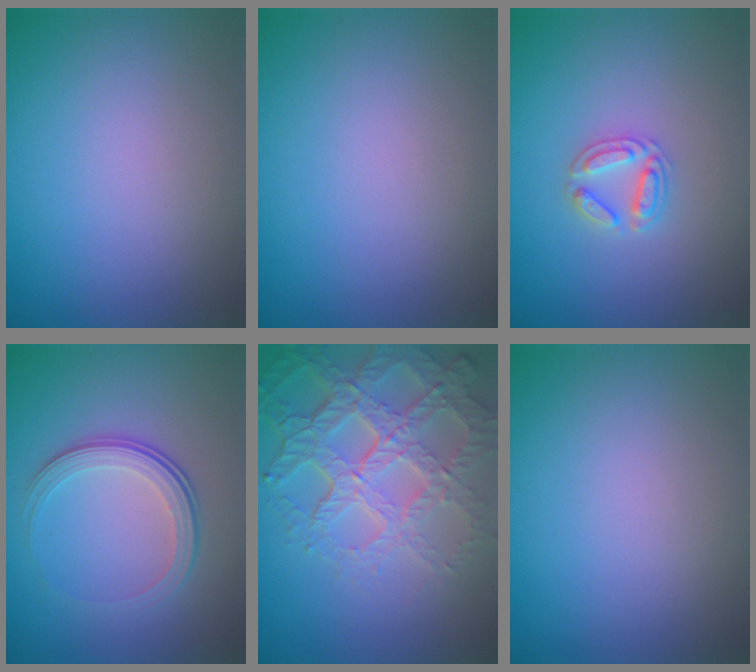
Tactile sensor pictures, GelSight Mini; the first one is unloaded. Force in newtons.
{"total": 0.0}
{"total": 2.5, "press": 2.5, "slide": 0.4}
{"total": 3.8, "press": 2.7, "slide": 2.7}
{"total": 7.4, "press": 5.2, "slide": 5.2}
{"total": 0.0}